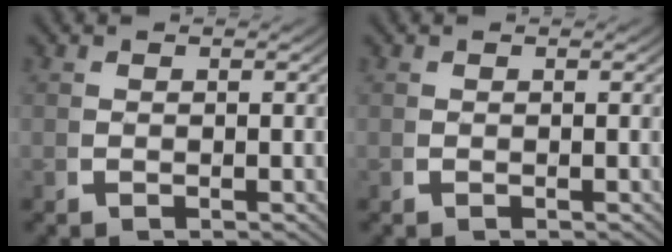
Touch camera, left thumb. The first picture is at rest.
{"total": 0.0}